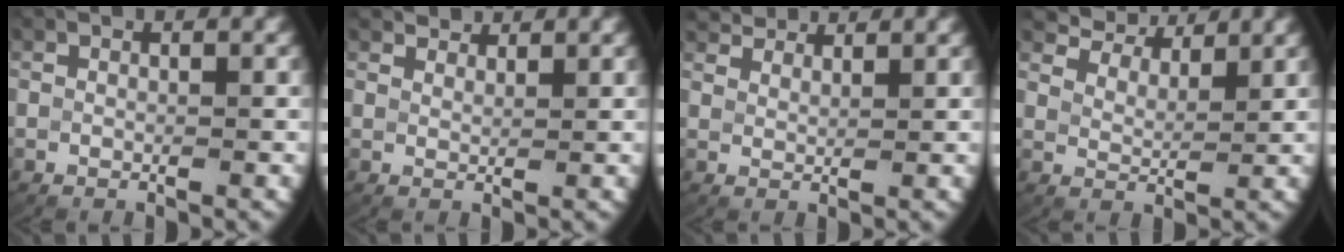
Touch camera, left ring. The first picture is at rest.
{"total": 2.8, "force": [2.8, 0.0, 0.5], "torque": [-0.004, -0.002, 0.052]}
{"total": 3.4, "force": [3.4, 0.1, 0.6], "torque": [-0.010, 0.000, 0.063]}
{"total": 6.1, "force": [5.4, 1.6, 2.1], "torque": [-0.039, 0.011, 0.088]}